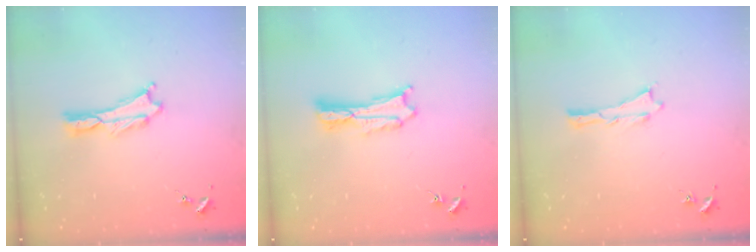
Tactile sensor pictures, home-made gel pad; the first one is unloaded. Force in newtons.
{"total": 1.8, "press": 1.8, "slide": 0.3}
{"total": 0.0}